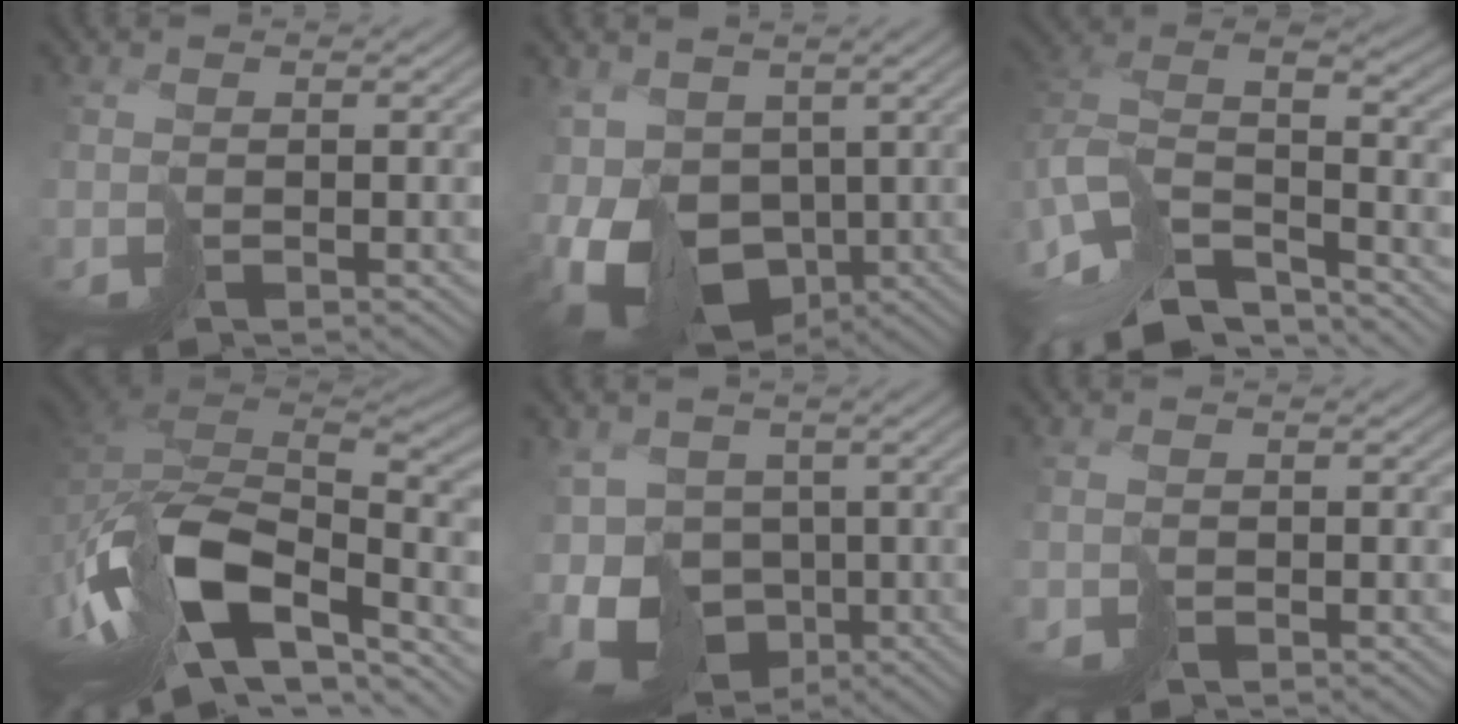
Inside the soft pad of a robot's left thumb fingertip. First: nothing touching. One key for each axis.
{"total": 14.5, "fx": -2.1, "fy": 10.2, "fz": 10.1, "tx": -0.249, "ty": -0.032, "tz": -0.020}
{"total": 13.4, "fx": -9.2, "fy": 6.0, "fz": 7.7, "tx": -0.189, "ty": -0.012, "tz": -0.169}
{"total": 16.9, "fx": -8.2, "fy": 8.6, "fz": 12.0, "tx": -0.286, "ty": -0.024, "tz": -0.150}
{"total": 13.6, "fx": -3.8, "fy": 10.0, "fz": 8.4, "tx": -0.213, "ty": -0.029, "tz": -0.054}
{"total": 1.1, "fx": -0.8, "fy": 0.7, "fz": 0.2, "tx": -0.005, "ty": -0.005, "tz": -0.019}